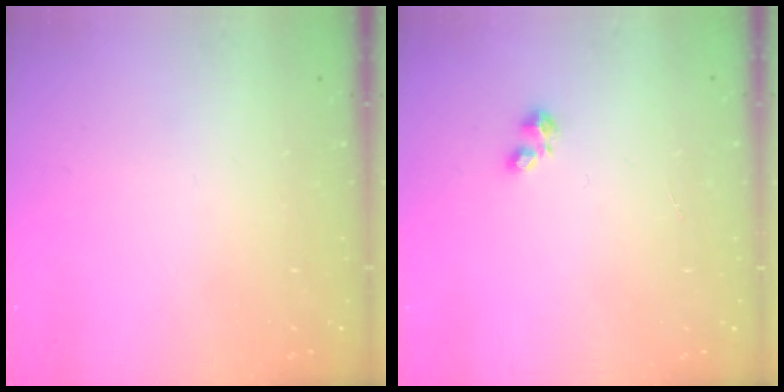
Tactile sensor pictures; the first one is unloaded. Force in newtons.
{"total": 2.2, "press": 2.2, "slide": 0.4}